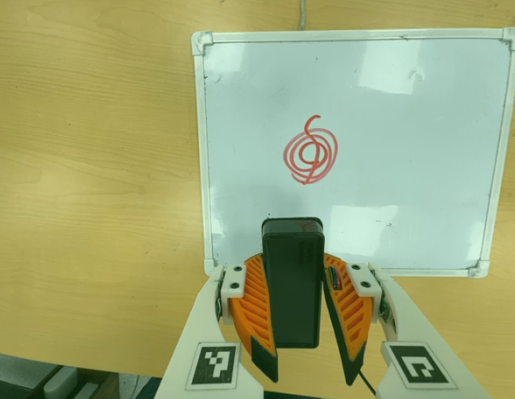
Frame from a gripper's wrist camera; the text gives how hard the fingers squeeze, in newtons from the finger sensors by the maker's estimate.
{"total": 11.8, "left": 9.3, "right": 14.3}